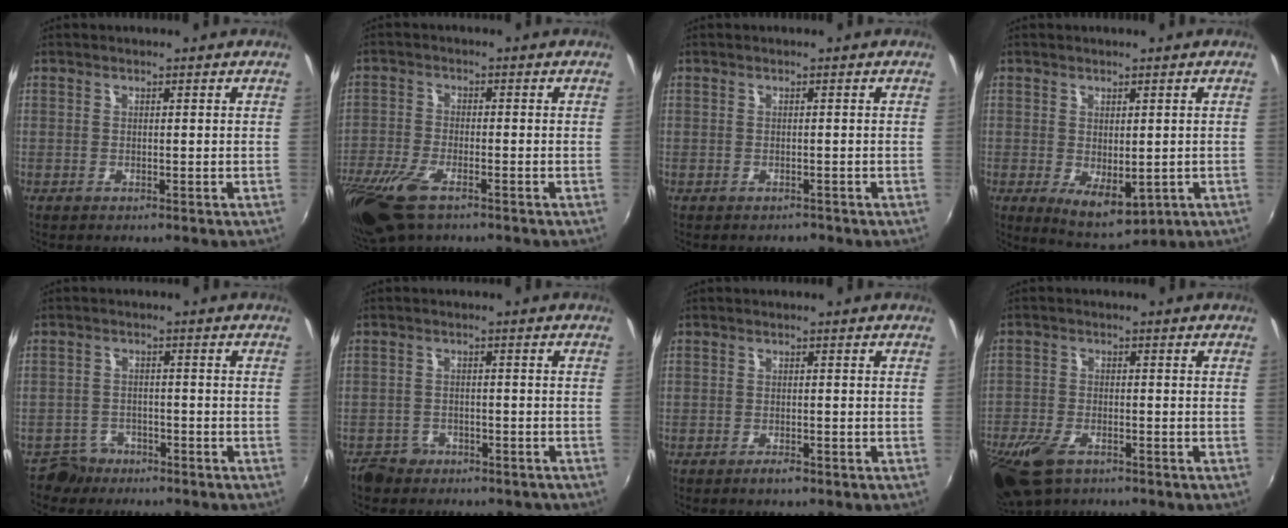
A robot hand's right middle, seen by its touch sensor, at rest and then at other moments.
{"total": 12.5, "force": [-8.1, 4.9, 8.1], "torque": [-0.200, -0.044, -0.158]}
{"total": 0.9, "force": [-0.8, 0.5, -0.1], "torque": [0.000, 0.000, -0.009]}
{"total": 6.9, "force": [-1.0, 3.7, 5.7], "torque": [-0.087, -0.018, -0.002]}
{"total": 4.9, "force": [-3.7, 3.1, 0.3], "torque": [-0.021, 0.009, -0.065]}
{"total": 6.2, "force": [-4.5, 4.1, 1.2], "torque": [-0.038, 0.012, -0.063]}
{"total": 1.8, "force": [-1.4, 0.5, 1.0], "torque": [-0.023, -0.002, -0.025]}
{"total": 11.1, "force": [-7.1, 5.6, 6.4], "torque": [-0.172, -0.031, -0.134]}